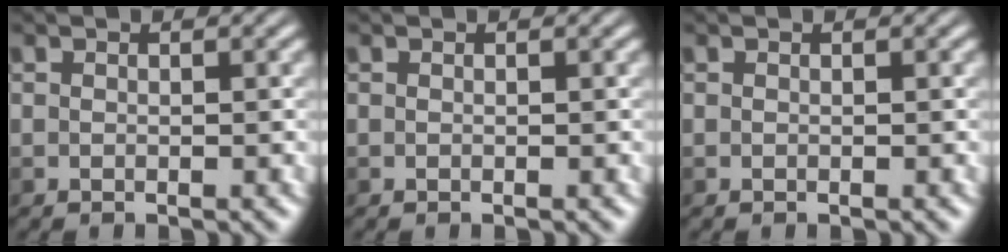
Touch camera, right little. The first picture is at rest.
{"total": 0.0}
{"total": 0.0}